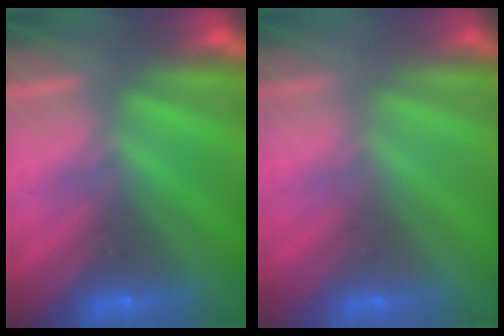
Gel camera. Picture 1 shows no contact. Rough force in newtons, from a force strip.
{"total": 3.7}